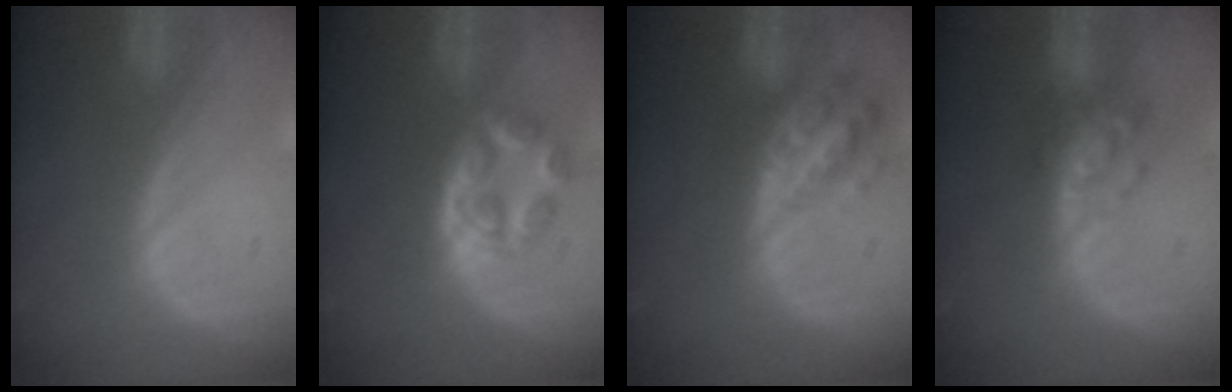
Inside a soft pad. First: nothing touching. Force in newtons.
{"total": 5.9, "press": 5.1, "slide": 2.9}
{"total": 6.2, "press": 5.6, "slide": 2.7}
{"total": 5.6, "press": 5.0, "slide": 2.5}